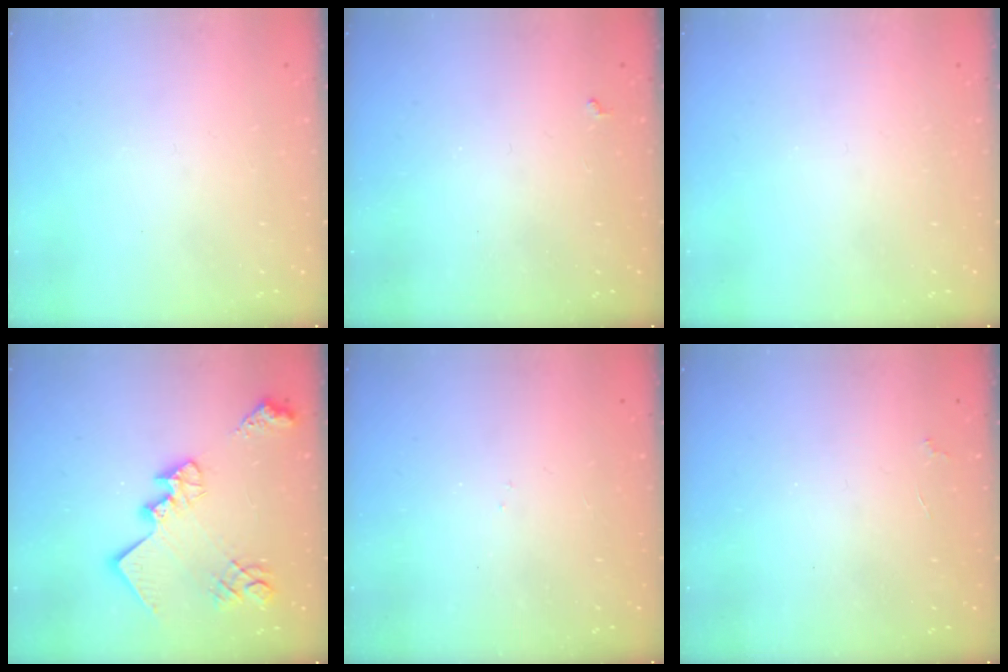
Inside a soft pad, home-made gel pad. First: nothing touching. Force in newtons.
{"total": 3.0, "press": 2.9, "slide": 0.5}
{"total": 0.0}
{"total": 20.5, "press": 20.5, "slide": 1.1}
{"total": 3.1, "press": 3.0, "slide": 0.6}
{"total": 2.1, "press": 2.0, "slide": 0.4}